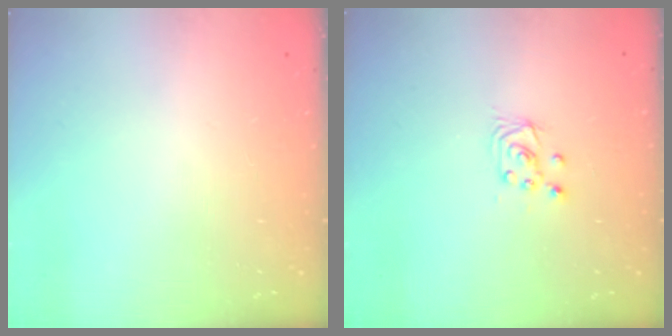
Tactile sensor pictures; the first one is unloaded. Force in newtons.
{"total": 3.0, "press": 3.0, "slide": 0.3}